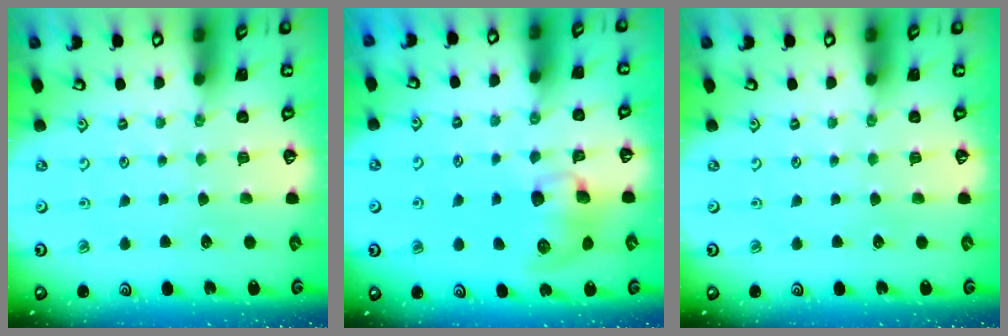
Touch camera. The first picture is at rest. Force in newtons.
{"total": 9.8, "press": 9.7, "slide": 1.2}
{"total": 0.0}